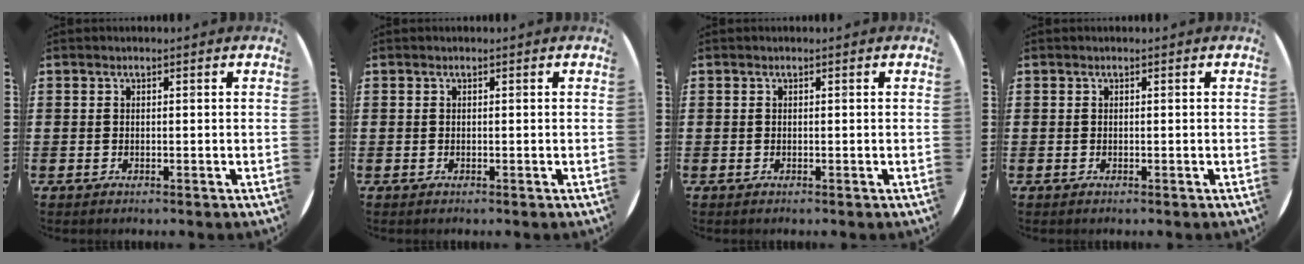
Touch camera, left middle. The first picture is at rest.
{"total": 0.0}
{"total": 0.0}
{"total": 0.0}